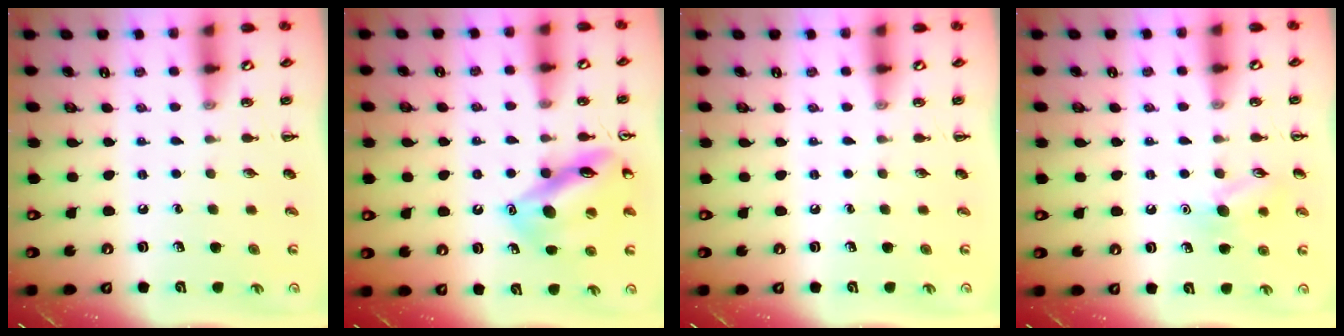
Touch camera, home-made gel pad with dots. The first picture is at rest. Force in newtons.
{"total": 14.4, "press": 14.3, "slide": 1.6}
{"total": 0.0}
{"total": 8.8, "press": 8.7, "slide": 1.2}